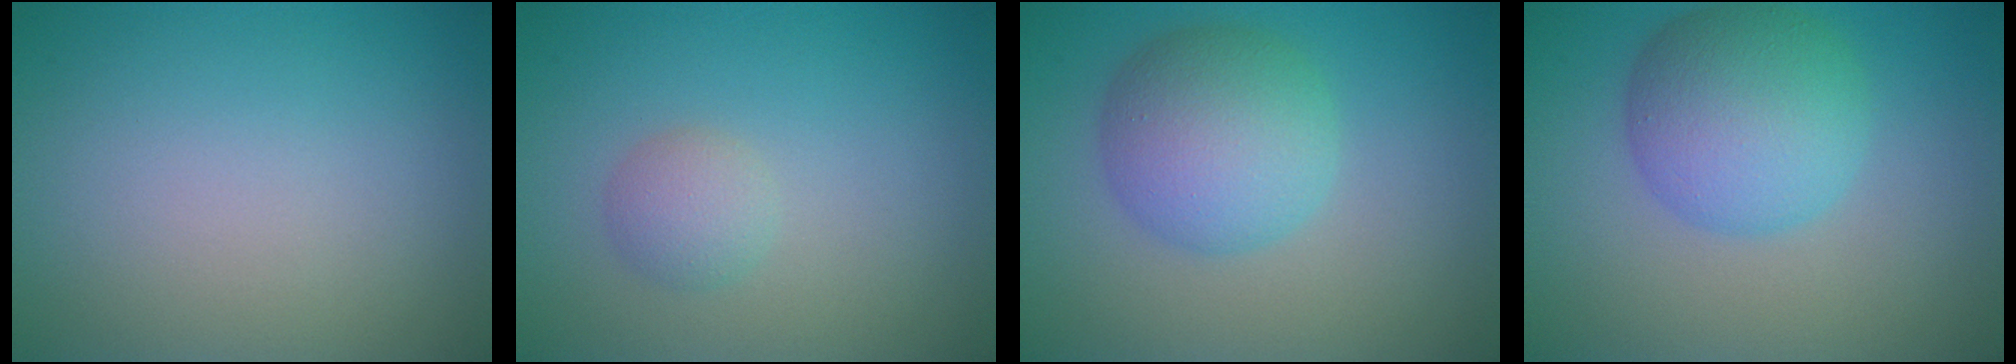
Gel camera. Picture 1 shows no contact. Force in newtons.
{"total": 1.8, "press": 1.8, "slide": 0.0}
{"total": 5.9, "press": 5.9, "slide": 0.0}
{"total": 6.6, "press": 6.6, "slide": 0.1}